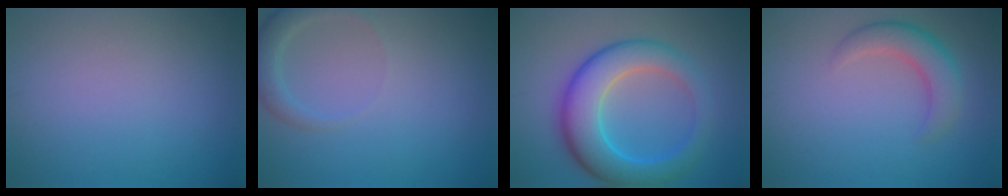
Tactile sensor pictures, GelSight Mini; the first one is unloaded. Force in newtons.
{"total": 2.2, "press": 2.2, "slide": 0.2}
{"total": 8.0, "press": 8.0, "slide": 0.1}
{"total": 3.6, "press": 3.6, "slide": 0.3}